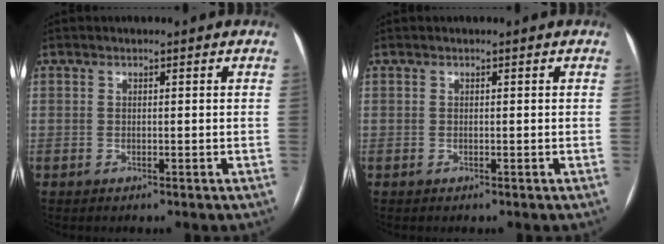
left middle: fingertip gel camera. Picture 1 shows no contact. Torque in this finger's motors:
{"motor_torque": [-0.01, 0.01, 0.00, 0.00]}